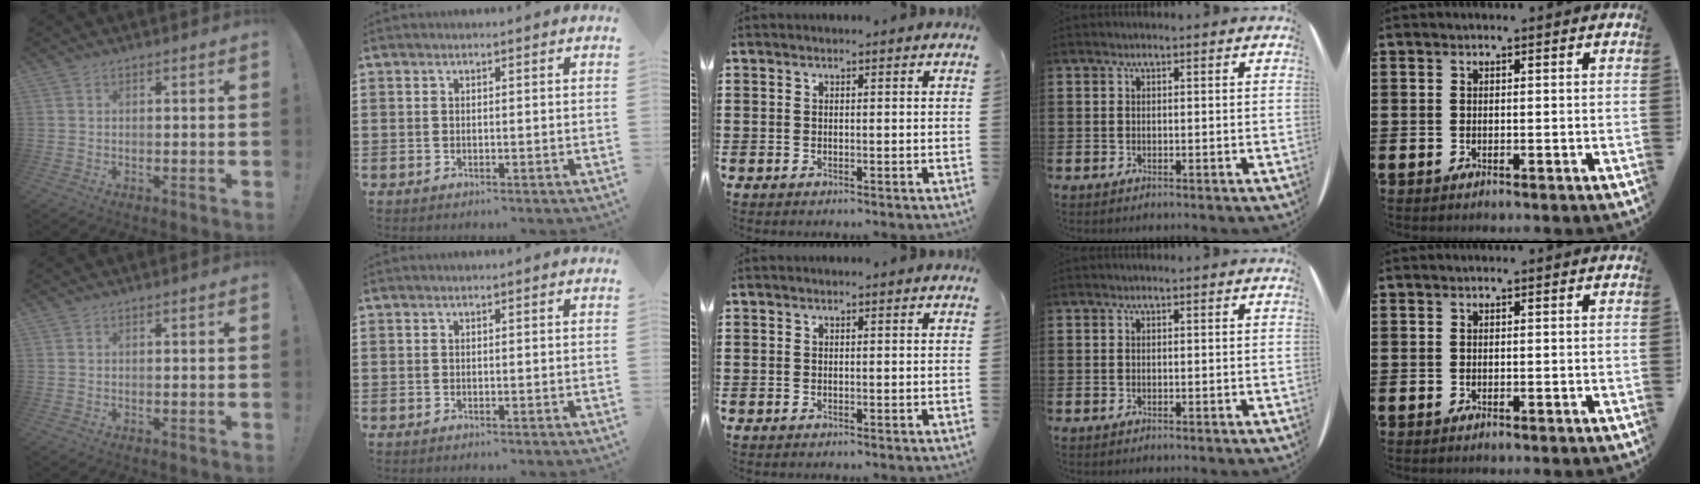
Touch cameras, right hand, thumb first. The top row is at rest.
{}